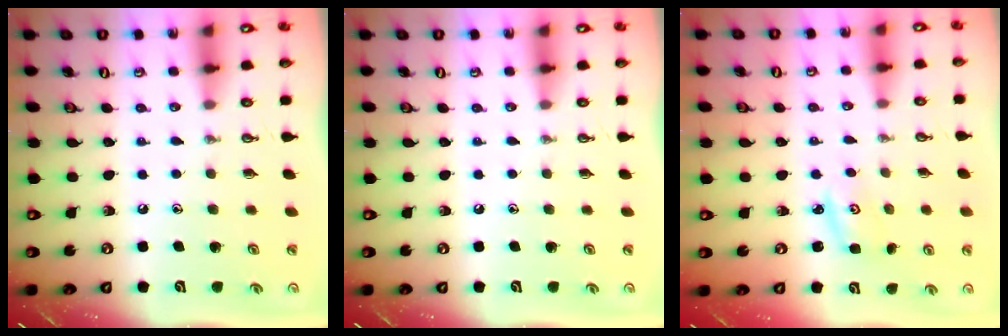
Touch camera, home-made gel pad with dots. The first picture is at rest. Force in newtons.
{"total": 0.0}
{"total": 3.4, "press": 3.4, "slide": 0.4}